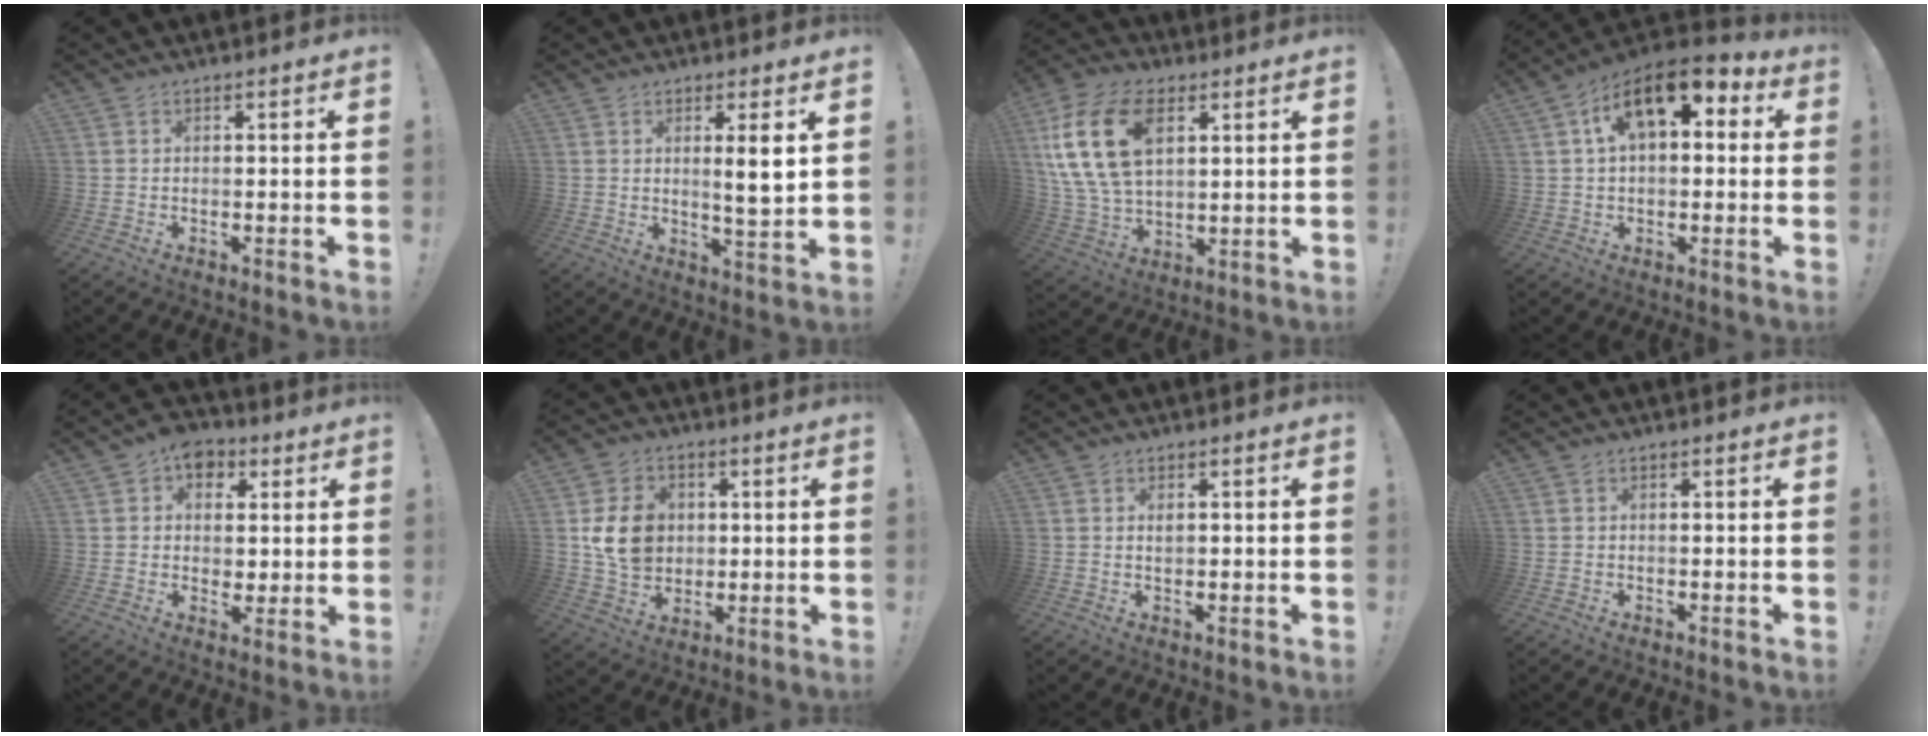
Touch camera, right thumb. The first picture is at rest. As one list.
[{"total": 6.3, "force": [2.1, 0.3, 5.9], "torque": [-0.084, -0.019, 0.025]}, {"total": 20.2, "force": [7.1, 12.7, 14.0], "torque": [-0.277, -0.020, 0.125]}, {"total": 13.8, "force": [5.7, 7.1, 10.3], "torque": [-0.157, -0.014, 0.100]}, {"total": 8.5, "force": [2.7, 7.5, 2.8], "torque": [-0.027, -0.008, 0.058]}, {"total": 12.7, "force": [1.4, 10.7, 6.7], "torque": [-0.106, 0.003, 0.032]}, {"total": 1.4, "force": [0.2, 1.0, 1.0], "torque": [-0.005, -0.002, 0.000]}, {"total": 0.7, "force": [-0.5, 0.5, 0.2], "torque": [-0.001, 0.002, -0.009]}]